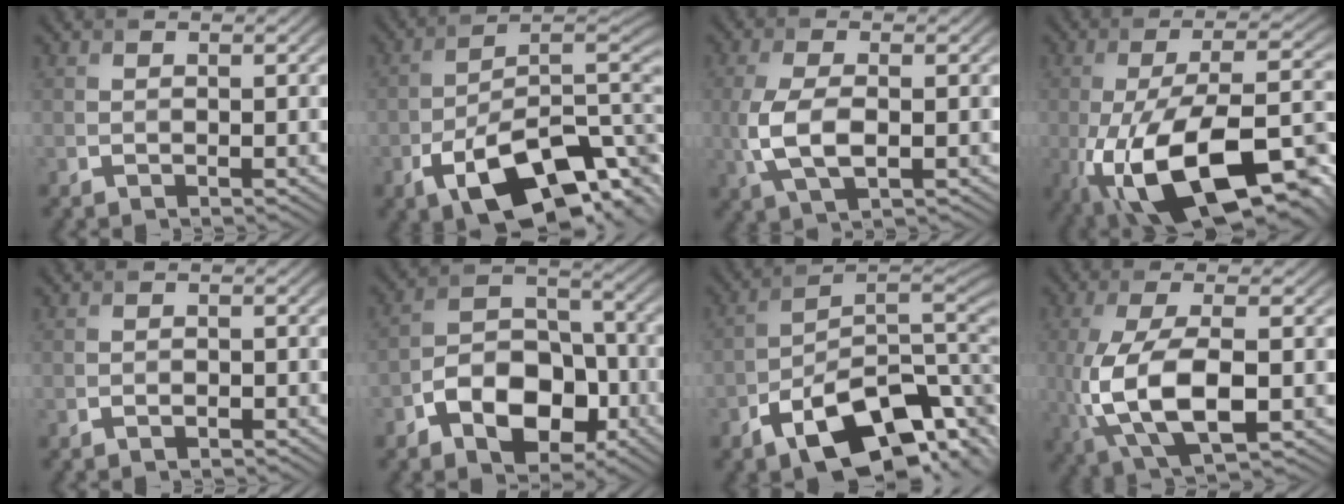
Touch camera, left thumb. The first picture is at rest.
{"total": 15.5, "force": [-7.4, 7.6, 11.4], "torque": [-0.184, -0.028, -0.124]}
{"total": 6.0, "force": [-1.0, 2.9, 5.2], "torque": [-0.132, -0.007, -0.017]}
{"total": 18.2, "force": [-7.6, 7.3, 14.9], "torque": [-0.255, -0.022, -0.124]}
{"total": 0.7, "force": [-0.6, 0.2, 0.2], "torque": [-0.003, -0.001, -0.011]}
{"total": 10.2, "force": [-5.0, 6.5, 6.2], "torque": [-0.106, -0.003, -0.094]}
{"total": 14.4, "force": [-7.8, 7.1, 9.9], "torque": [-0.156, -0.024, -0.134]}
{"total": 11.3, "force": [-2.2, 4.8, 10.0], "torque": [-0.226, -0.015, -0.035]}